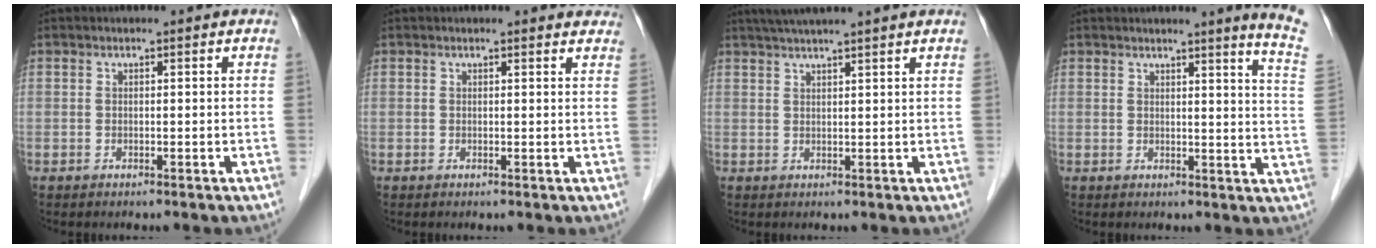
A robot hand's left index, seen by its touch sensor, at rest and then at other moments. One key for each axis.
{"total": 2.8, "fx": 2.7, "fy": 0.7, "fz": 0.4, "tx": -0.002, "ty": -0.004, "tz": 0.011}
{"total": 7.4, "fx": 6.2, "fy": -1.1, "fz": 4.0, "tx": -0.061, "ty": 0.029, "tz": 0.087}
{"total": 7.8, "fx": 6.3, "fy": -2.0, "fz": 4.1, "tx": -0.044, "ty": -0.061, "tz": 0.048}